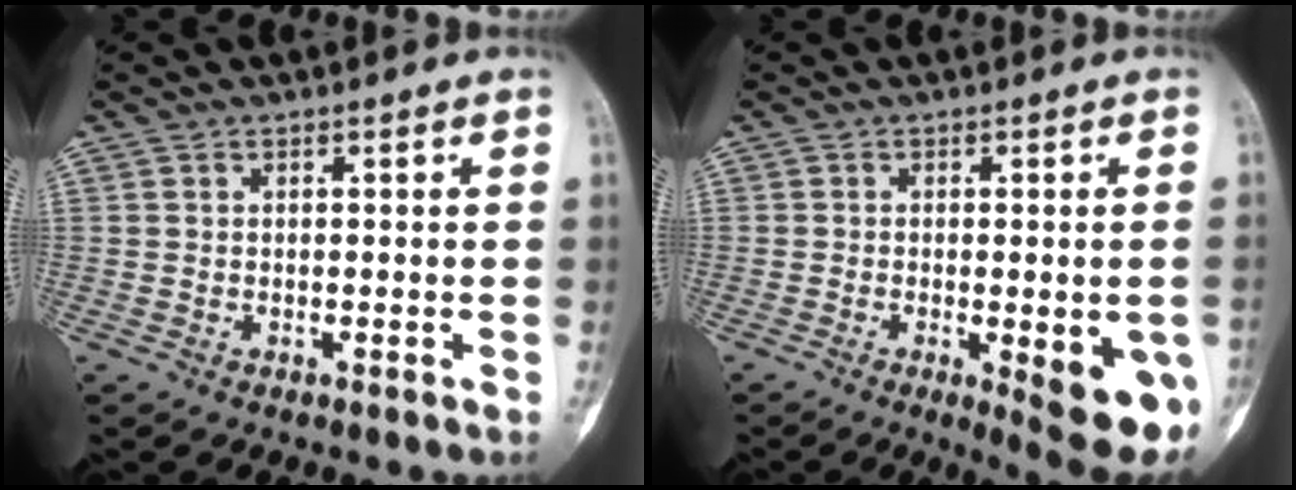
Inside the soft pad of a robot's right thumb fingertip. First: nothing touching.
{"total": 11.4, "force": [-3.4, 3.4, 10.4], "torque": [-0.117, -0.015, -0.034]}